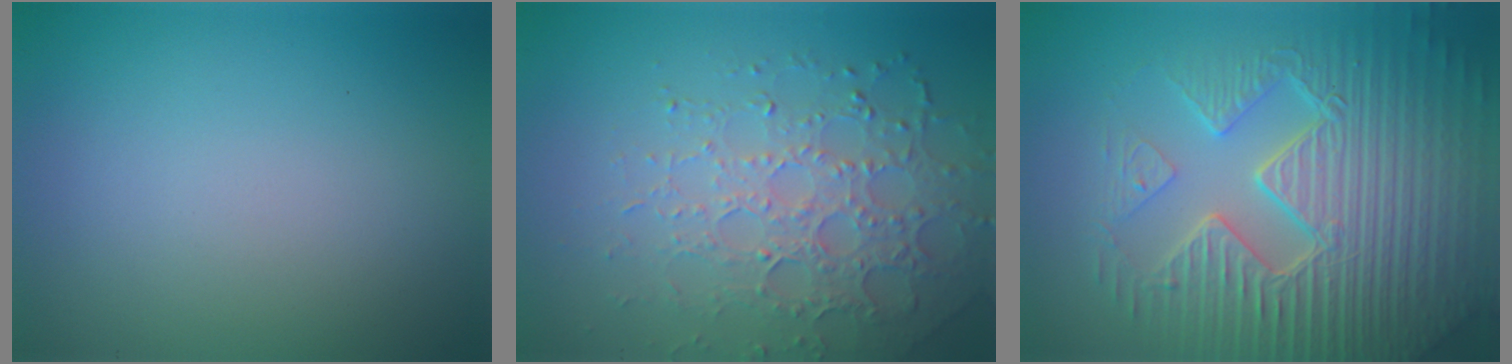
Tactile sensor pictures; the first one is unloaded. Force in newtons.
{"total": 4.9, "press": 4.2, "slide": 2.4}
{"total": 9.7, "press": 6.8, "slide": 6.9}